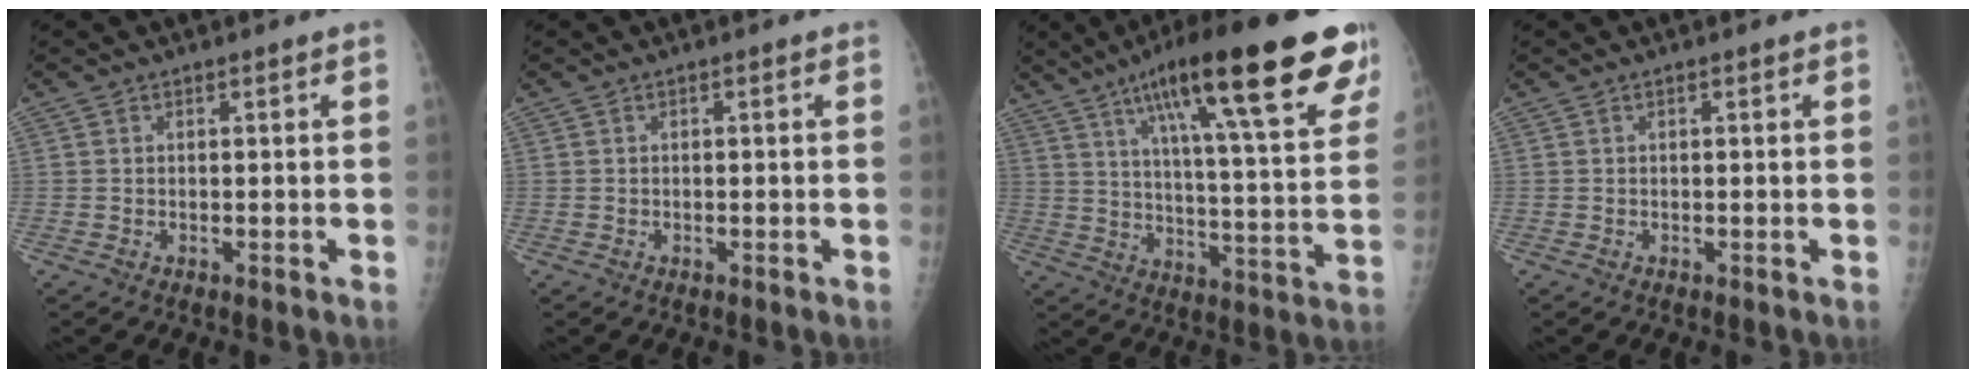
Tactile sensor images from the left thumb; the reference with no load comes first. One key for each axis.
{"total": 0.0}
{"total": 26.9, "fx": 15.4, "fy": 5.6, "fz": 21.4, "tx": -0.304, "ty": -0.029, "tz": 0.231}
{"total": 0.0}